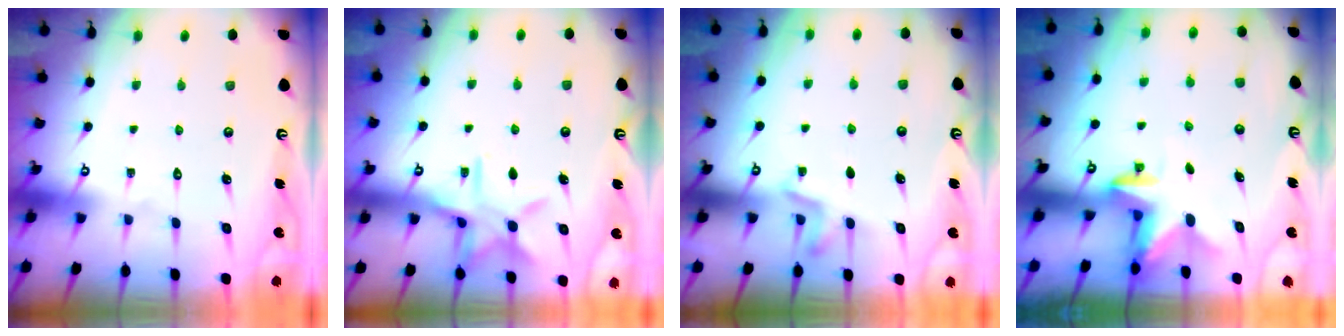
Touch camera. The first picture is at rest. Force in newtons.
{"total": 11.0, "press": 11.0, "slide": 0.7}
{"total": 3.6, "press": 3.4, "slide": 1.2}
{"total": 2.8, "press": 2.8, "slide": 0.5}